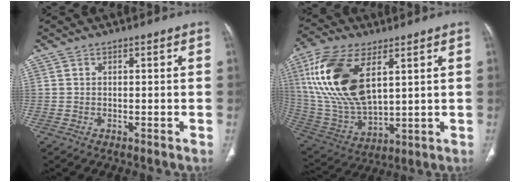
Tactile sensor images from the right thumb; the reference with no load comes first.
{"total": 20.9, "force": [7.1, 10.5, 16.6], "torque": [-0.339, -0.023, 0.142]}